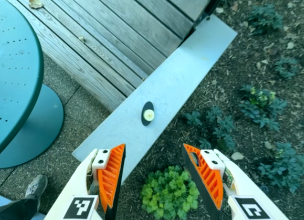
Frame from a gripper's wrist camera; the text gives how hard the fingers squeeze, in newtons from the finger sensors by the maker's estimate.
{"total": 0.0}